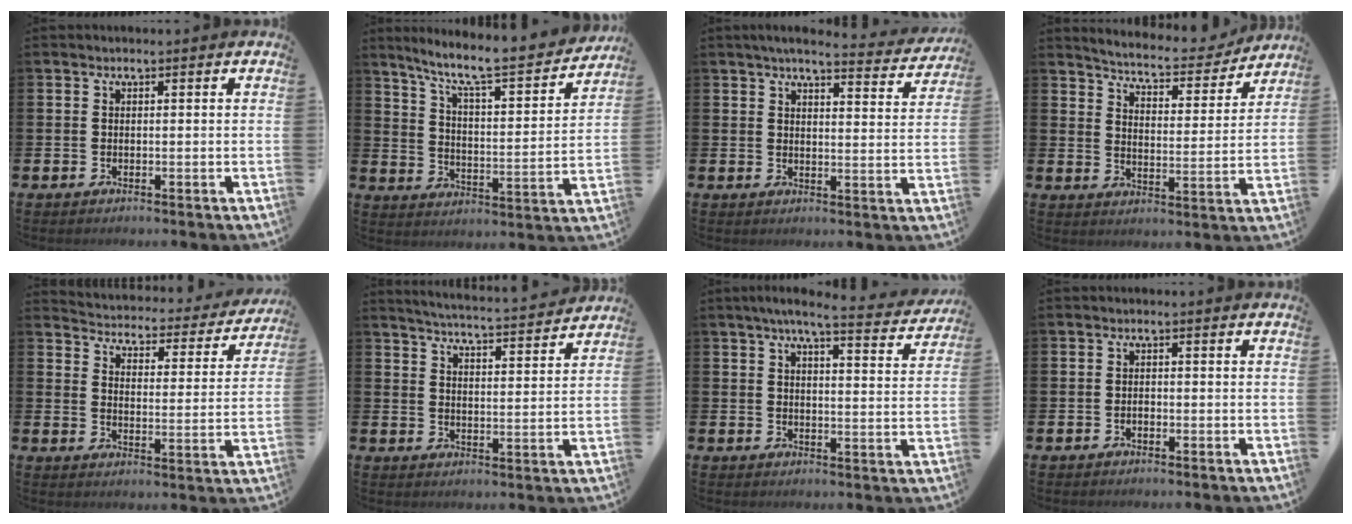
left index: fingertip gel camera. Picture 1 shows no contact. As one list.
[{"total": 8.5, "force": [7.4, 1.1, 4.0], "torque": [-0.095, -0.057, 0.118]}, {"total": 4.6, "force": [4.2, 0.4, 1.8], "torque": [-0.035, -0.025, 0.067]}, {"total": 5.7, "force": [5.6, 0.7, 0.9], "torque": [-0.042, -0.046, 0.092]}, {"total": 3.5, "force": [3.3, 0.9, 0.4], "torque": [-0.025, -0.035, 0.046]}, {"total": 4.9, "force": [4.9, -0.3, 0.8], "torque": [-0.029, -0.042, 0.081]}, {"total": 5.8, "force": [5.1, 0.5, 2.8], "torque": [-0.049, -0.028, 0.083]}, {"total": 0.8, "force": [-0.5, 0.5, 0.3], "torque": [-0.014, 0.003, -0.010]}]